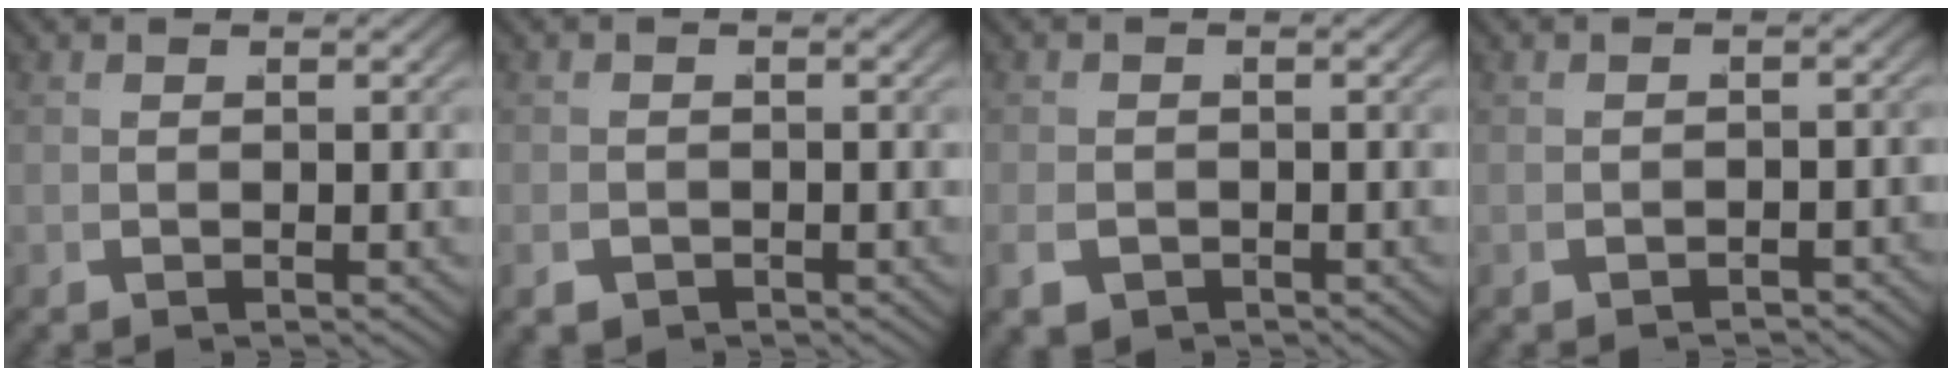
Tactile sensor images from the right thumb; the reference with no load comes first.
{"total": 1.4, "force": [-1.1, 0.9, 0.2], "torque": [-0.005, -0.005, -0.017]}
{"total": 2.3, "force": [-1.4, 1.6, 0.8], "torque": [-0.020, -0.010, -0.020]}
{"total": 1.7, "force": [-1.7, 0.0, 0.1], "torque": [0.004, -0.002, -0.027]}